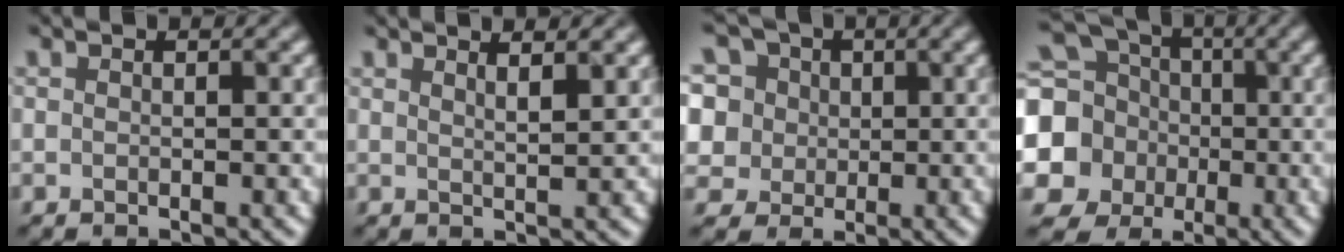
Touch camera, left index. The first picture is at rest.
{"total": 3.3, "force": [2.3, 1.0, 2.1], "torque": [-0.002, 0.016, 0.008]}
{"total": 12.3, "force": [5.7, 9.1, 5.9], "torque": [-0.132, 0.045, 0.072]}
{"total": 13.2, "force": [-0.4, 12.3, 4.7], "torque": [-0.165, -0.001, -0.040]}